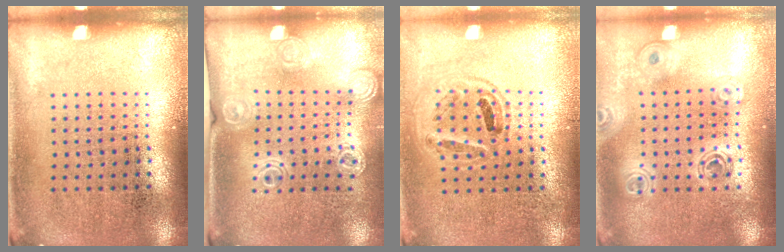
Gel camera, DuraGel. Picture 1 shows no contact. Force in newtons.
{"total": 1.3, "press": 1.3, "slide": 0.3}
{"total": 0.9, "press": 0.9, "slide": 0.4}
{"total": 1.7, "press": 1.4, "slide": 0.8}